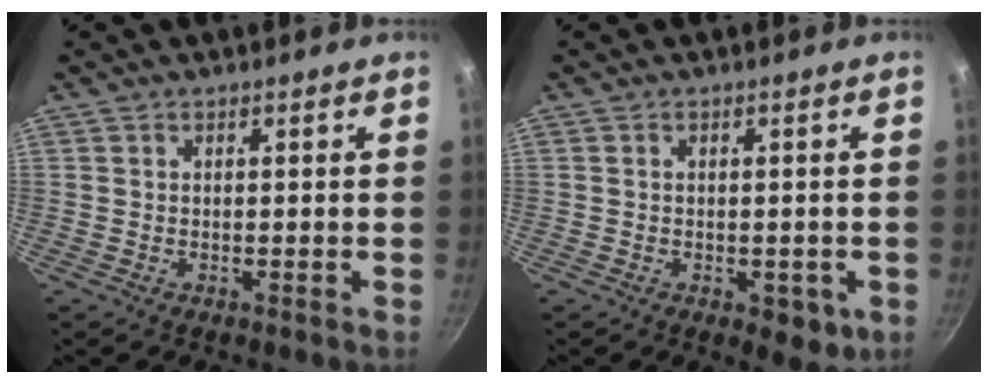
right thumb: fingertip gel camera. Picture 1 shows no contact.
{"total": 5.2, "force": [-1.7, 2.9, 4.1], "torque": [-0.034, 0.003, -0.015]}